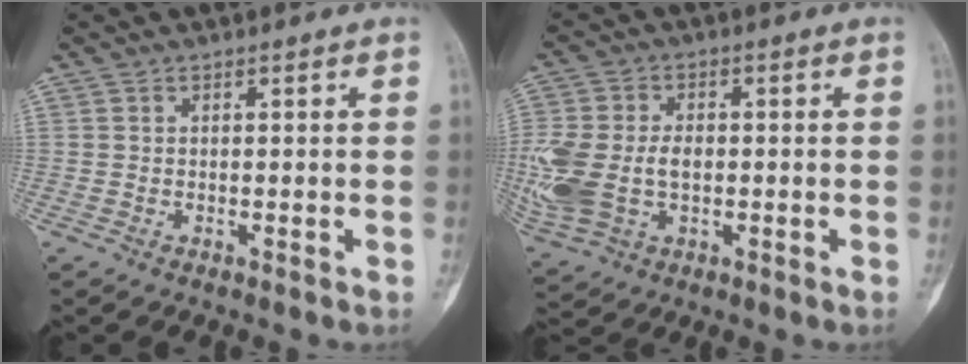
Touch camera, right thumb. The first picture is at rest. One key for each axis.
{"total": 15.8, "fx": -1.4, "fy": 10.8, "fz": 11.4, "tx": -0.292, "ty": 0.005, "tz": -0.011}